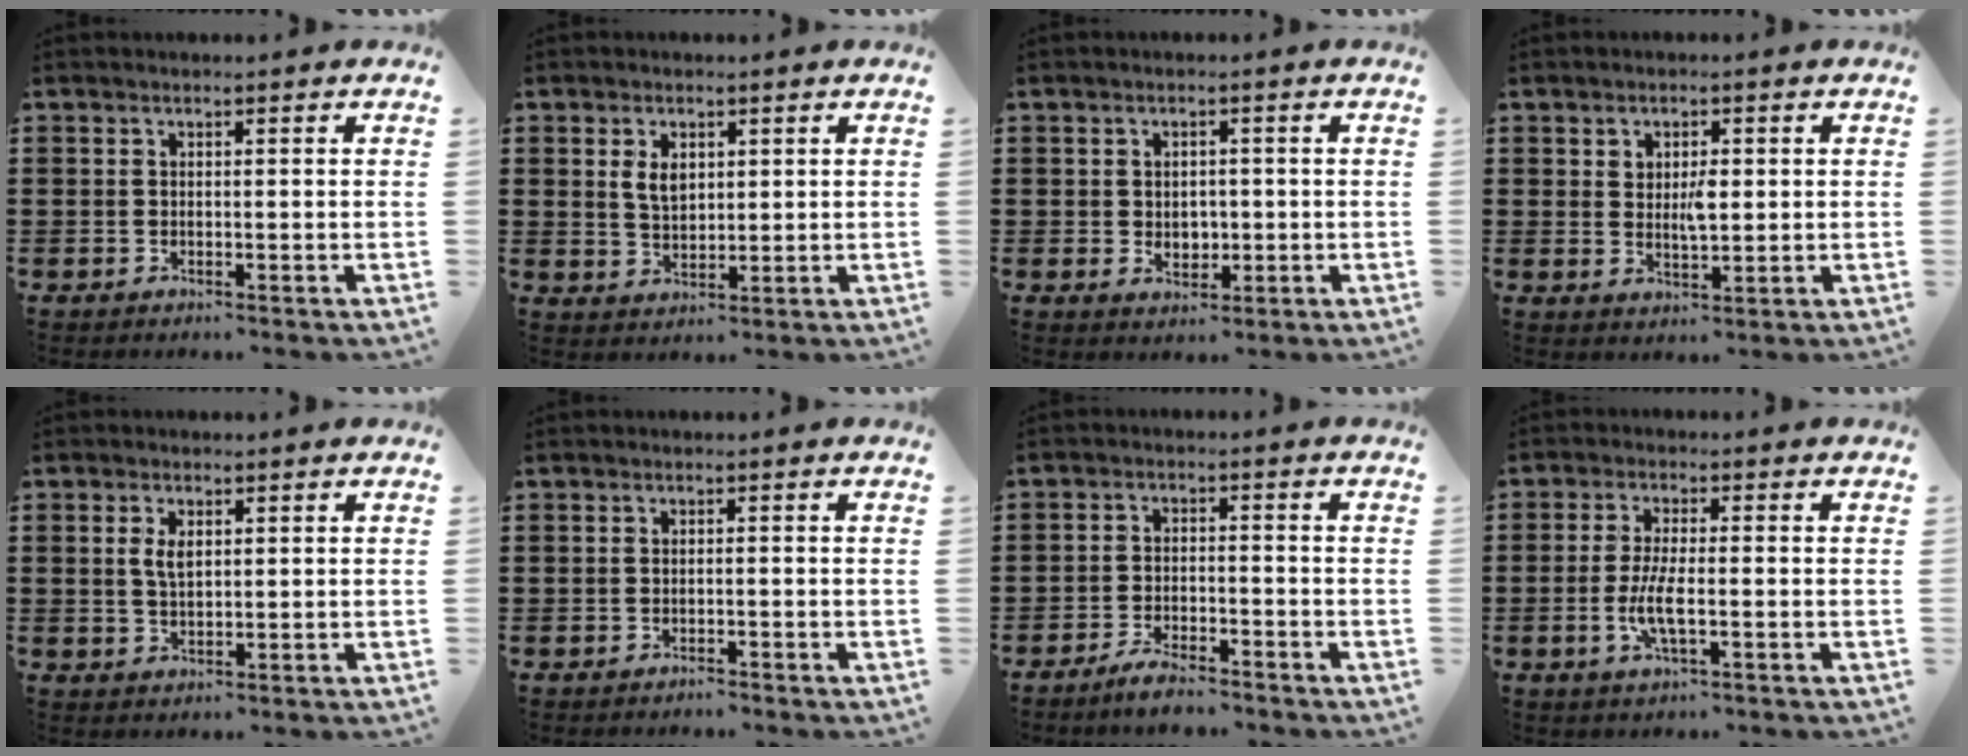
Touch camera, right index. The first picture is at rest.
{"total": 3.5, "force": [1.3, 2.0, 2.6], "torque": [-0.049, 0.002, 0.022]}
{"total": 2.3, "force": [0.1, 1.9, 1.2], "torque": [-0.022, 0.004, -0.002]}
{"total": 3.3, "force": [0.7, 1.6, 2.8], "torque": [-0.050, 0.001, 0.010]}
{"total": 2.9, "force": [0.8, 1.3, 2.4], "torque": [-0.052, 0.005, 0.014]}
{"total": 0.8, "force": [-0.8, 0.0, 0.0], "torque": [-0.003, -0.002, -0.016]}
{"total": 3.4, "force": [-3.2, 0.2, 1.0], "torque": [-0.021, 0.005, -0.065]}
{"total": 5.0, "force": [-1.4, 1.1, 4.7], "torque": [-0.099, -0.005, -0.031]}